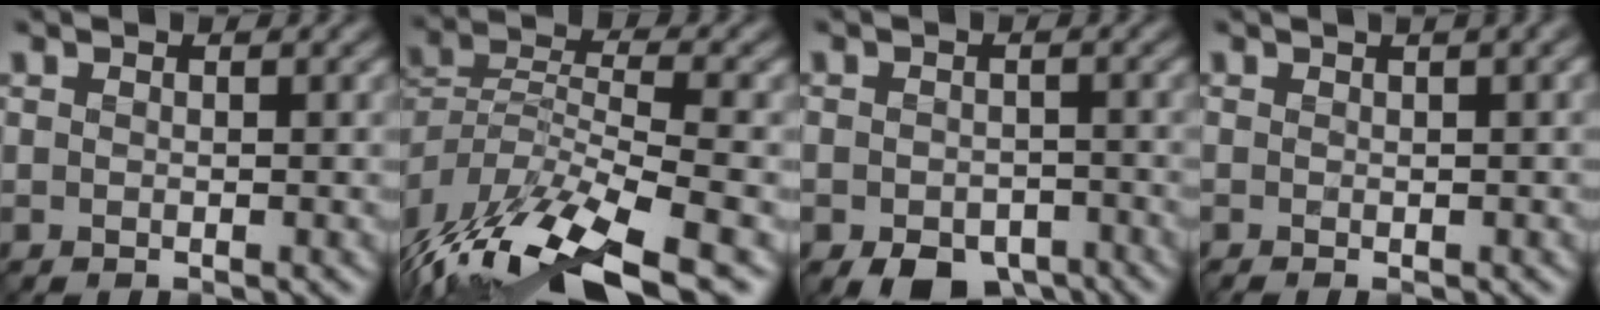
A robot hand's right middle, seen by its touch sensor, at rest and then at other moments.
{"total": 13.1, "force": [-8.4, 4.4, 8.9], "torque": [-0.182, -0.005, -0.140]}
{"total": 5.2, "force": [-3.3, 3.0, 2.7], "torque": [-0.038, -0.014, -0.051]}
{"total": 4.0, "force": [0.5, 1.4, 3.7], "torque": [-0.026, 0.010, 0.003]}